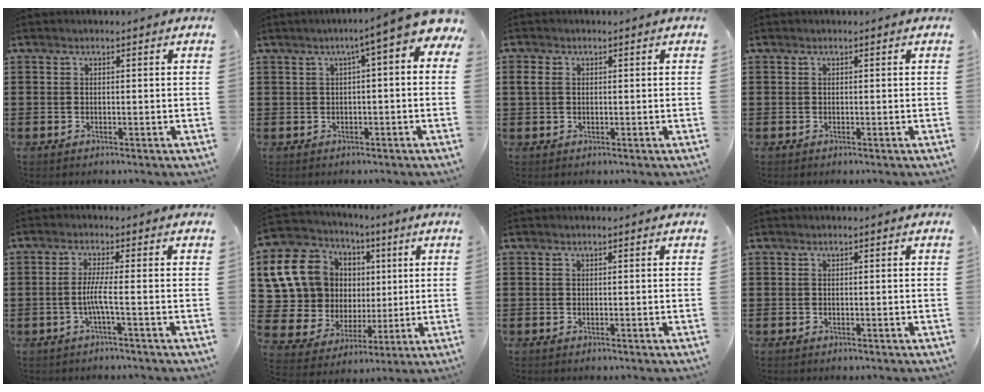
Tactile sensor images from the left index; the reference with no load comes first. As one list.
[{"total": 4.9, "force": [2.1, 0.4, 4.5], "torque": [-0.076, -0.013, 0.027]}, {"total": 1.9, "force": [0.2, 1.3, 1.3], "torque": [-0.036, 0.005, 0.001]}, {"total": 0.0}, {"total": 3.8, "force": [-1.1, -0.7, 3.6], "torque": [-0.073, -0.009, -0.028]}, {"total": 14.4, "force": [4.4, 12.2, 6.1], "torque": [-0.195, -0.017, 0.088]}, {"total": 0.0}, {"total": 0.0}]